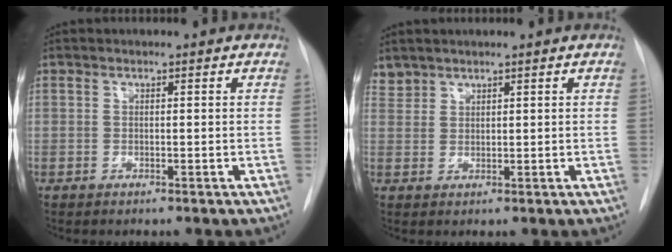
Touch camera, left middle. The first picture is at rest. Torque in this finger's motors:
{"motor_torque": [-0.29, -0.03, -0.06, -0.03]}